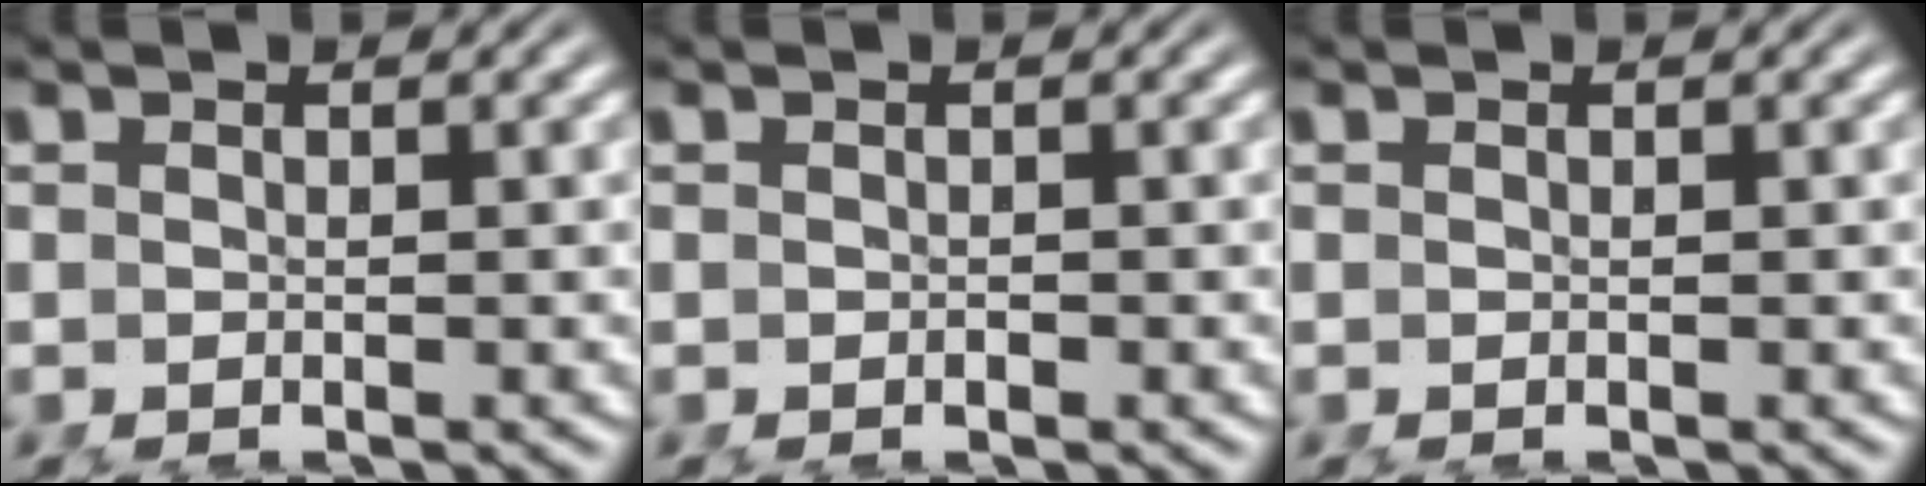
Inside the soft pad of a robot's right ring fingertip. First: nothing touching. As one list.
[{"total": 0.0}, {"total": 0.0}]